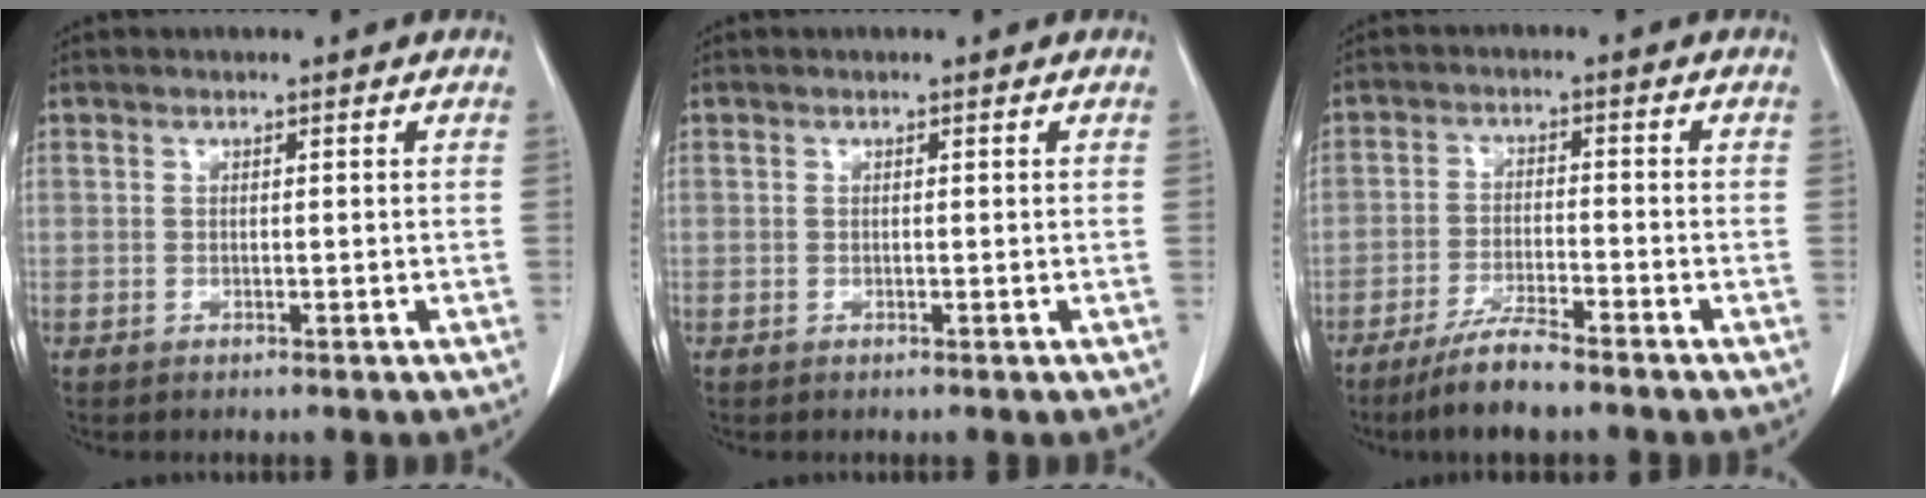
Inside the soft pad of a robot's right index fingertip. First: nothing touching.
{"total": 0.0}
{"total": 6.3, "force": [-5.1, 0.7, 3.7], "torque": [-0.076, -0.015, -0.095]}